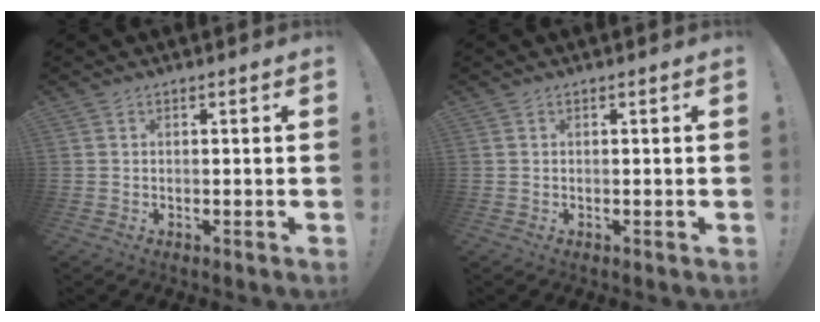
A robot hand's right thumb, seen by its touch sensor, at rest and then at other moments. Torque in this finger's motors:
{"motor_torque": [0.00, 0.00, -0.01, 0.00, 0.01]}